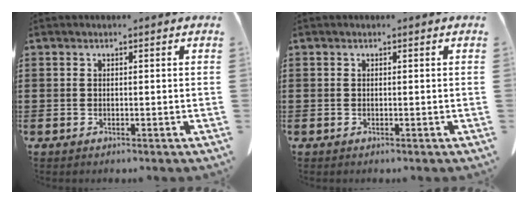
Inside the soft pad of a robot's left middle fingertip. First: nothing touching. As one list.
[{"total": 0.0}]